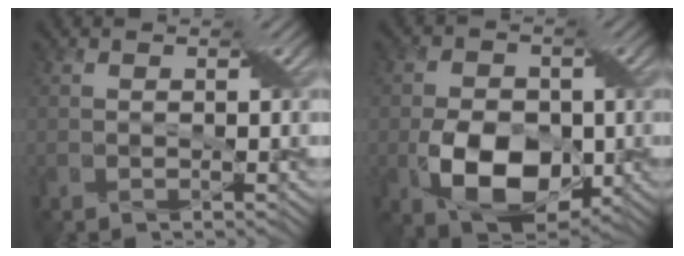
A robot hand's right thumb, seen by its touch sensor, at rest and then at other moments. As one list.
[{"total": 10.2, "force": [-2.5, 6.8, 7.2], "torque": [-0.146, -0.021, -0.040]}]